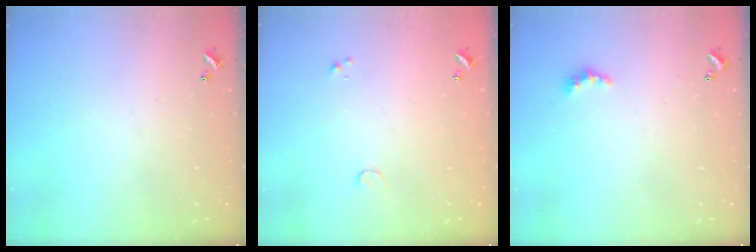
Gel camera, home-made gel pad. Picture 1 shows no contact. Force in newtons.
{"total": 0.9, "press": 0.8, "slide": 0.2}
{"total": 2.5, "press": 2.5, "slide": 0.6}